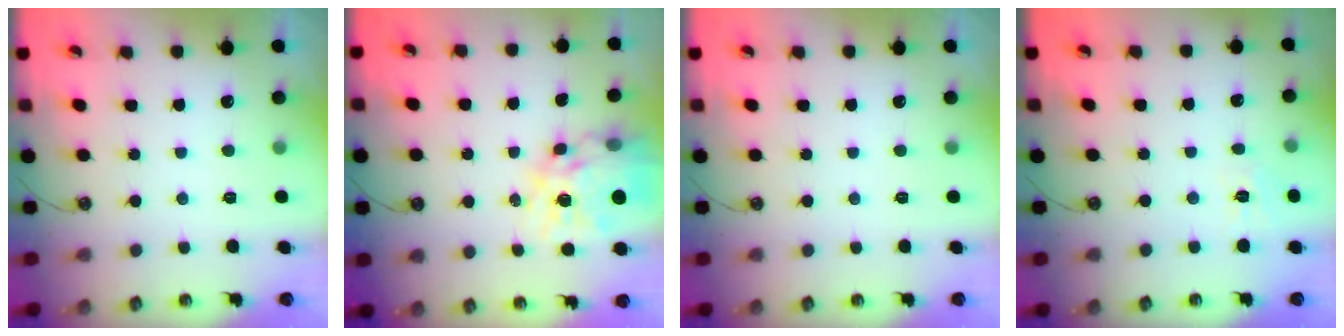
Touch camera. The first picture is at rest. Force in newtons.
{"total": 16.7, "press": 16.6, "slide": 1.5}
{"total": 0.0}
{"total": 4.1, "press": 4.1, "slide": 0.1}